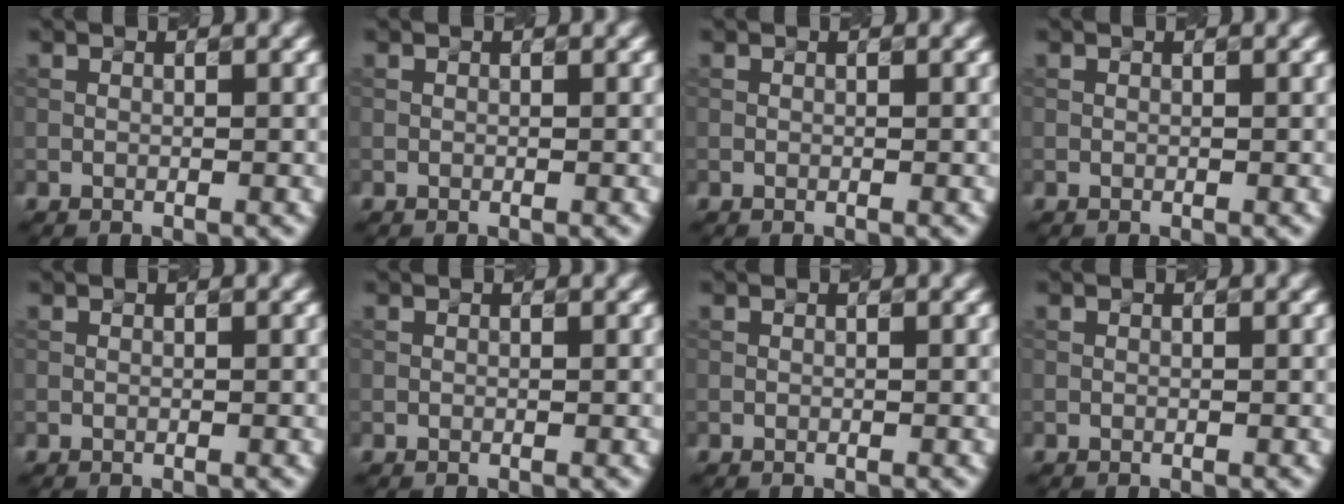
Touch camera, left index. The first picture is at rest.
{"total": 0.0}
{"total": 0.0}
{"total": 0.0}
{"total": 0.0}
{"total": 0.0}
{"total": 0.0}
{"total": 0.0}